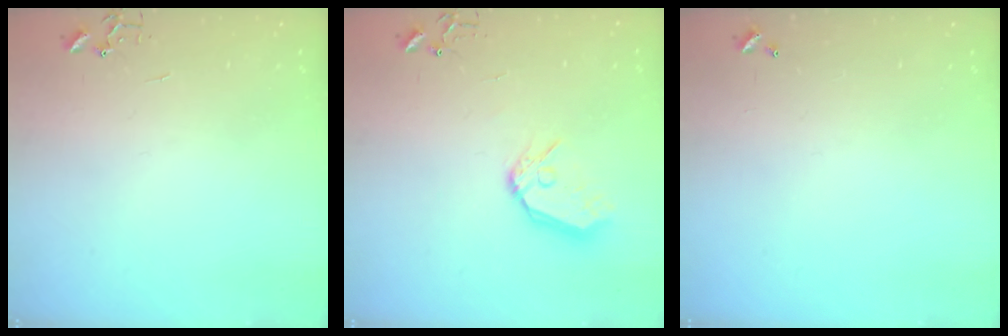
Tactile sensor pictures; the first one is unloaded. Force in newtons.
{"total": 11.3, "press": 11.2, "slide": 1.5}
{"total": 0.0}